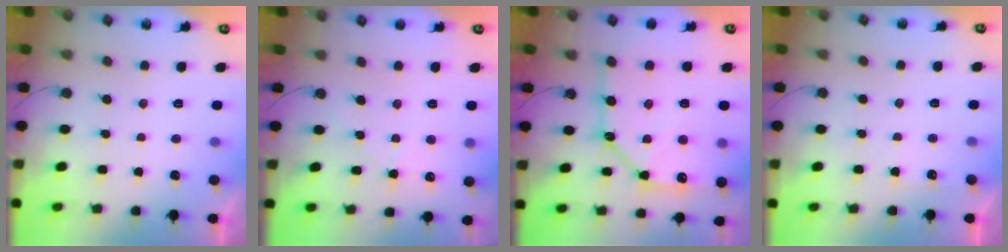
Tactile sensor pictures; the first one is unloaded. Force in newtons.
{"total": 3.2, "press": 3.1, "slide": 0.4}
{"total": 16.6, "press": 16.5, "slide": 1.8}
{"total": 4.3, "press": 4.2, "slide": 0.5}